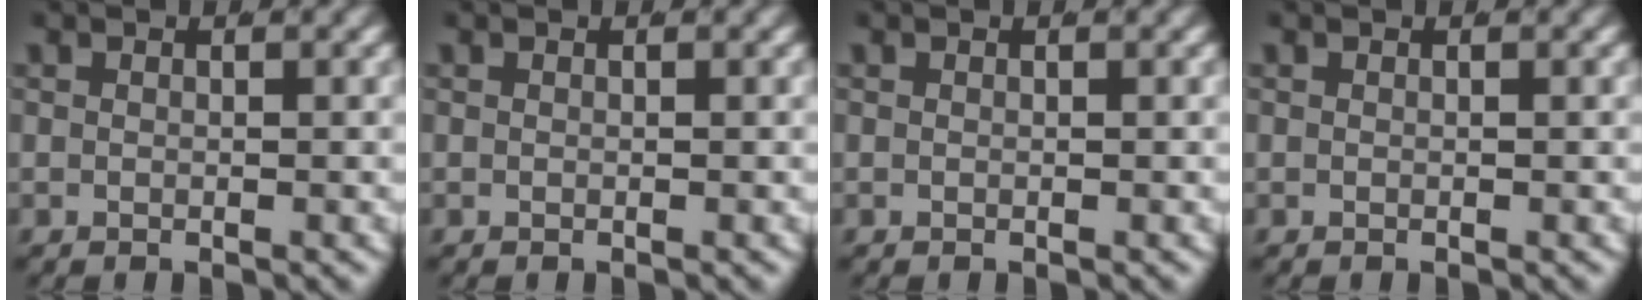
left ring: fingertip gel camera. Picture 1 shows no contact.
{"total": 0.0}
{"total": 0.0}
{"total": 0.0}